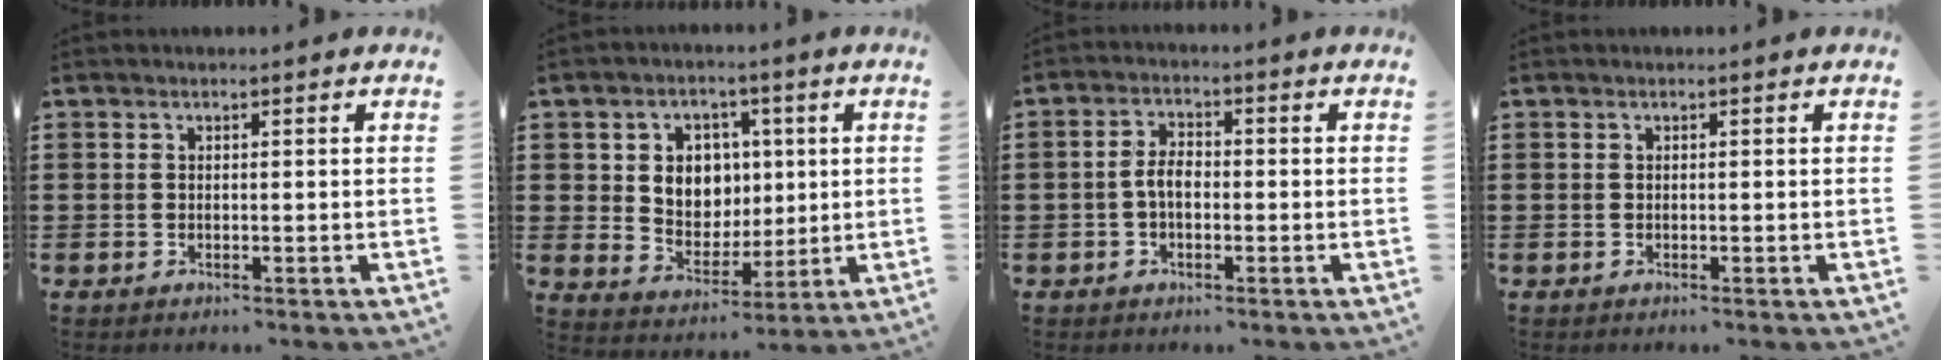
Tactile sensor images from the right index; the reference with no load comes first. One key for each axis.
{"total": 6.6, "fx": 1.6, "fy": 5.9, "fz": 2.4, "tx": -0.061, "ty": 0.012, "tz": 0.026}
{"total": 3.4, "fx": -0.7, "fy": 1.7, "fz": 2.8, "tx": -0.068, "ty": -0.001, "tz": -0.017}
{"total": 0.0}